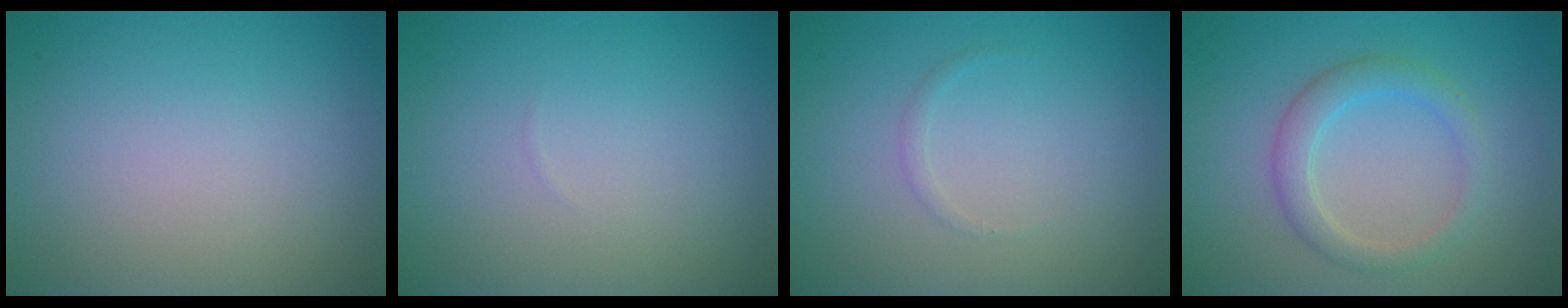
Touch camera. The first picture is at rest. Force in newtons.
{"total": 0.0}
{"total": 0.5, "press": 0.5, "slide": 0.0}
{"total": 2.8, "press": 2.8, "slide": 0.2}